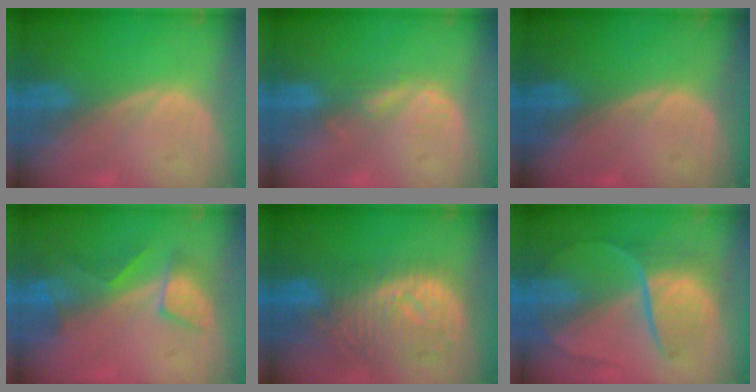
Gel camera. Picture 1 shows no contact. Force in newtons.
{"total": 2.0, "press": 2.0, "slide": 0.3}
{"total": 0.0}
{"total": 5.2, "press": 5.0, "slide": 1.2}
{"total": 11.0, "press": 9.7, "slide": 5.3}
{"total": 8.7, "press": 7.5, "slide": 4.5}